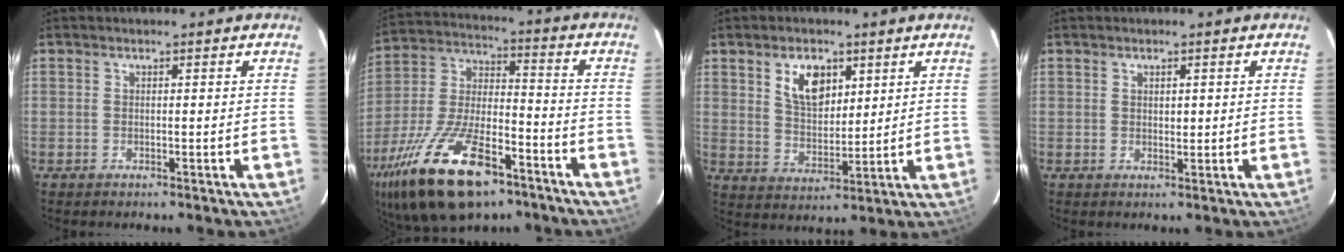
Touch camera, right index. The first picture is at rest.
{"total": 24.2, "force": [-14.6, 10.2, 16.4], "torque": [-0.335, -0.022, -0.249]}
{"total": 8.3, "force": [3.9, 4.8, 5.5], "torque": [-0.095, 0.007, 0.080]}
{"total": 1.4, "force": [0.5, 1.0, 0.8], "torque": [-0.011, 0.003, 0.011]}